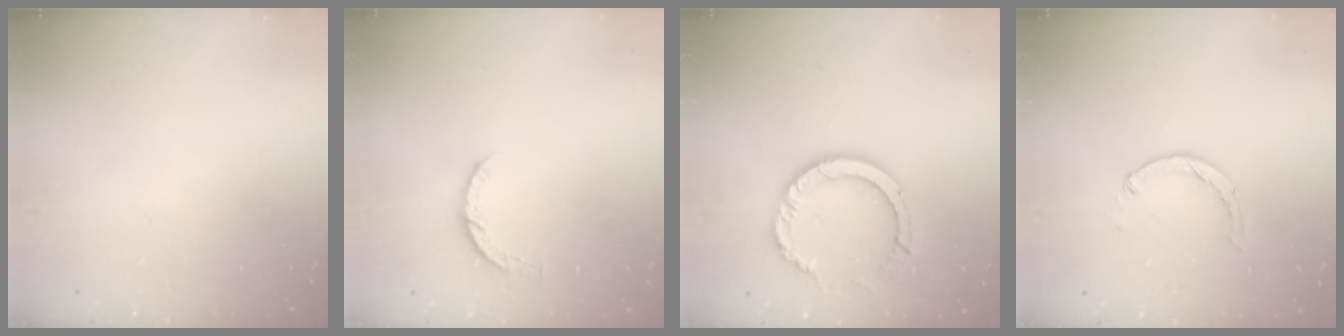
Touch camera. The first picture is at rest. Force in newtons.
{"total": 5.0, "press": 4.9, "slide": 0.7}
{"total": 10.1, "press": 10.1, "slide": 0.9}
{"total": 0.8, "press": 0.8, "slide": 0.2}